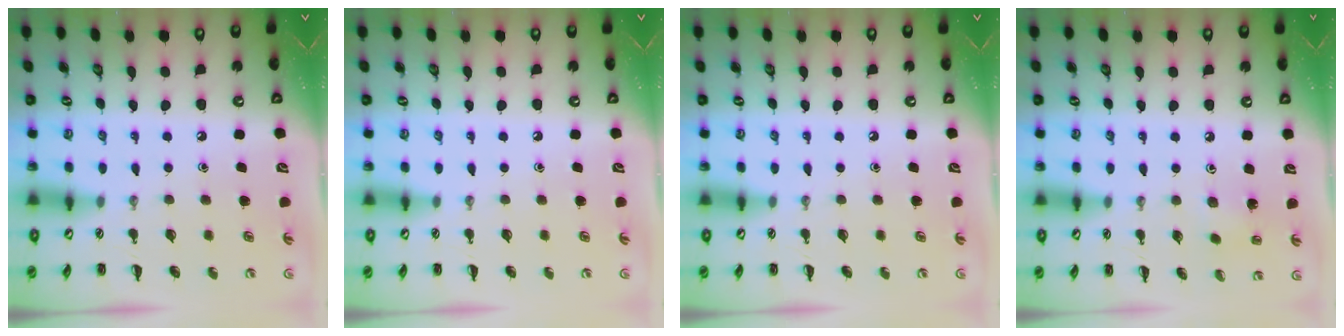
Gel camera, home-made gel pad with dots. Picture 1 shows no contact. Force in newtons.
{"total": 0.0}
{"total": 0.0}
{"total": 2.0, "press": 1.8, "slide": 0.7}